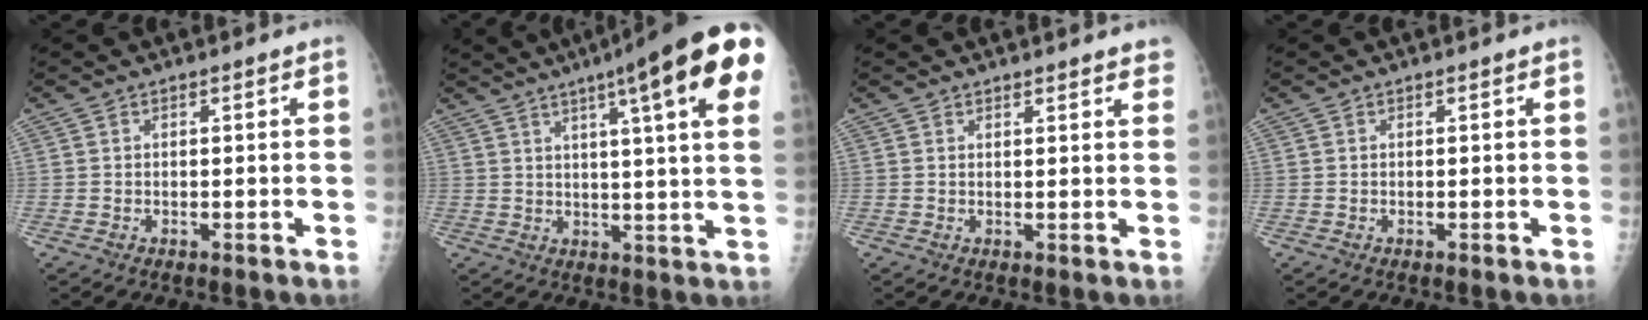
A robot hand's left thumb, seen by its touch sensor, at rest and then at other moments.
{"total": 21.3, "force": [11.0, 2.5, 18.1], "torque": [-0.238, -0.014, 0.130]}
{"total": 4.0, "force": [3.6, 1.2, 1.3], "torque": [0.011, -0.010, 0.034]}
{"total": 0.0}